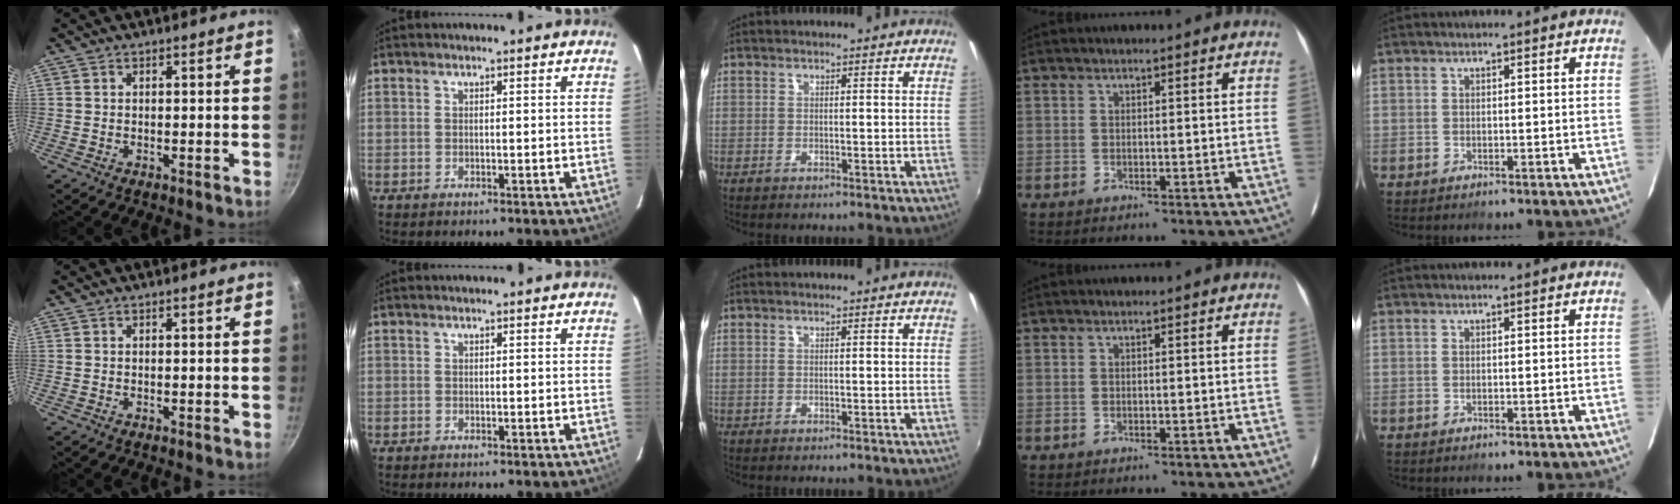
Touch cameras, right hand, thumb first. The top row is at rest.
{}